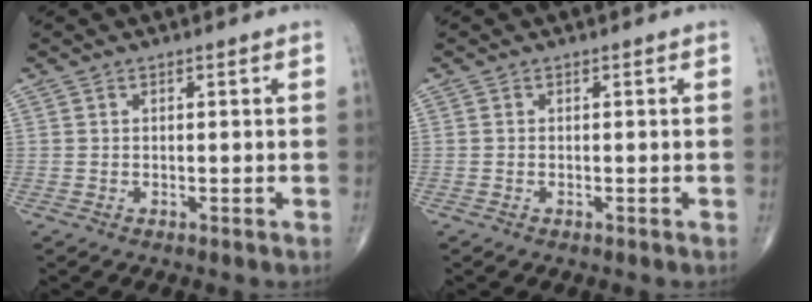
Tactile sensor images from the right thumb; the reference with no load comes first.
{"total": 0.0}